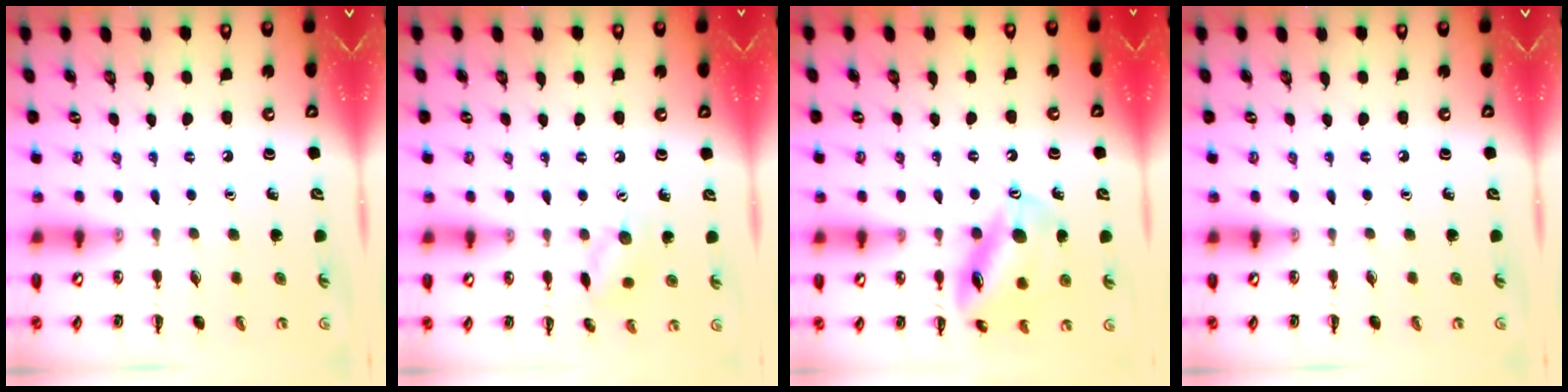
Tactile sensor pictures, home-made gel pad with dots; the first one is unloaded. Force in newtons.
{"total": 7.9, "press": 7.8, "slide": 1.0}
{"total": 15.7, "press": 15.7, "slide": 1.0}
{"total": 0.0}